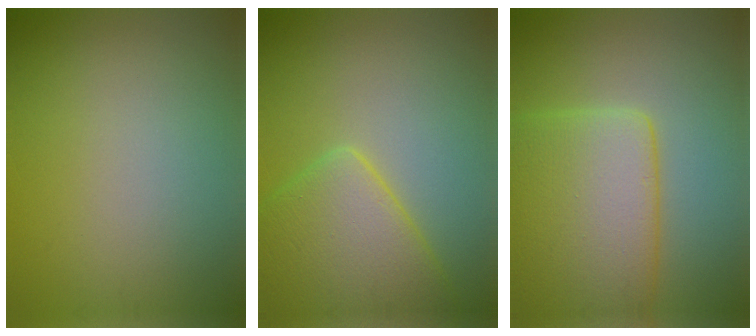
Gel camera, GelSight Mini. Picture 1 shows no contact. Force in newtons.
{"total": 7.8, "press": 7.8, "slide": 0.5}
{"total": 10.4, "press": 10.4, "slide": 0.2}